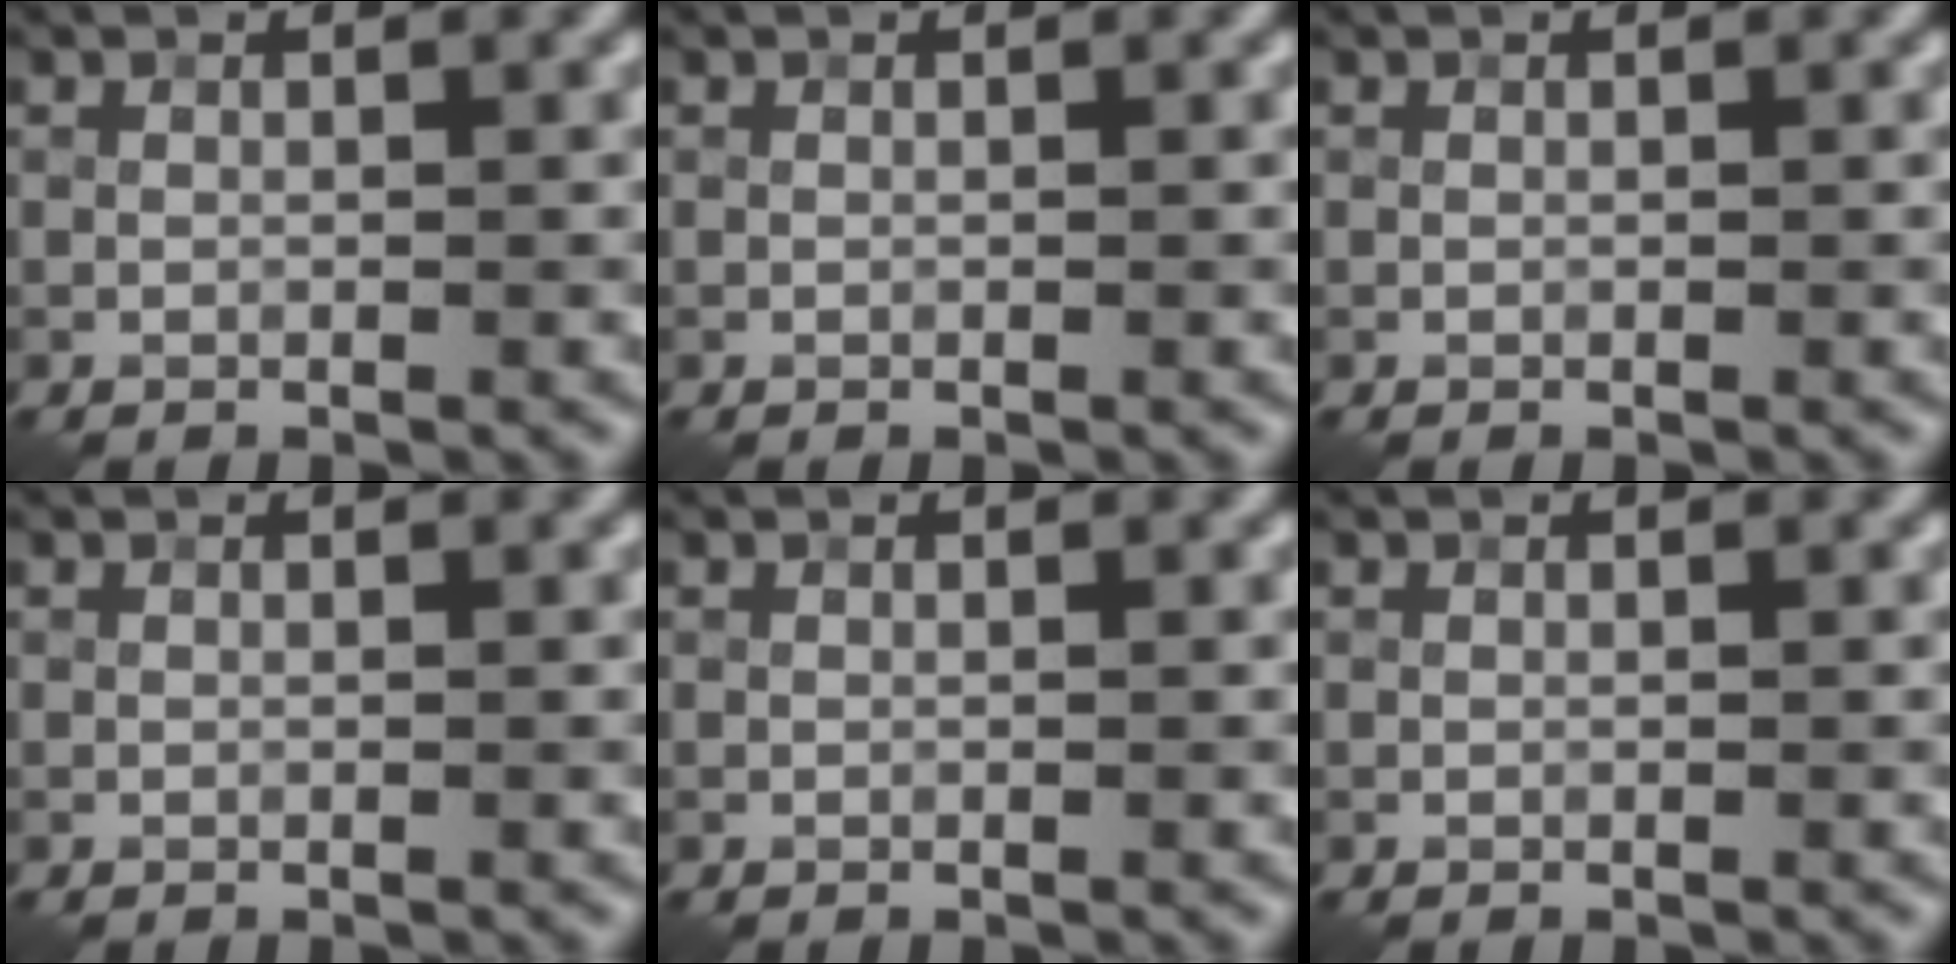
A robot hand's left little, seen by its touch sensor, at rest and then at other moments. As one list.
[{"total": 0.0}, {"total": 0.0}, {"total": 0.0}, {"total": 0.0}, {"total": 0.0}]